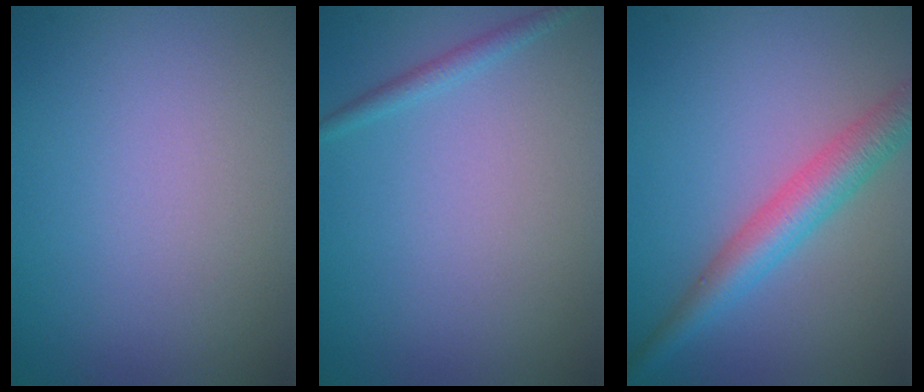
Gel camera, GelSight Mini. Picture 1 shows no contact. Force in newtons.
{"total": 1.2, "press": 1.2, "slide": 0.1}
{"total": 4.3, "press": 4.3, "slide": 0.1}